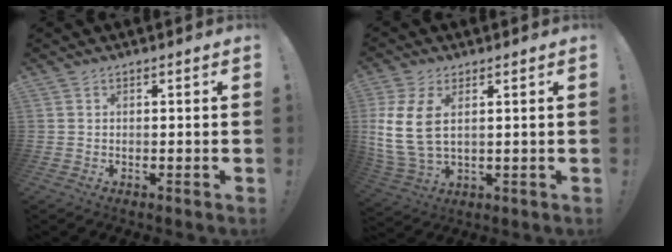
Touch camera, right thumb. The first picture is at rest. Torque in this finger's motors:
{"motor_torque": [1.66, 2.48, 1.11, 0.09, 0.15]}